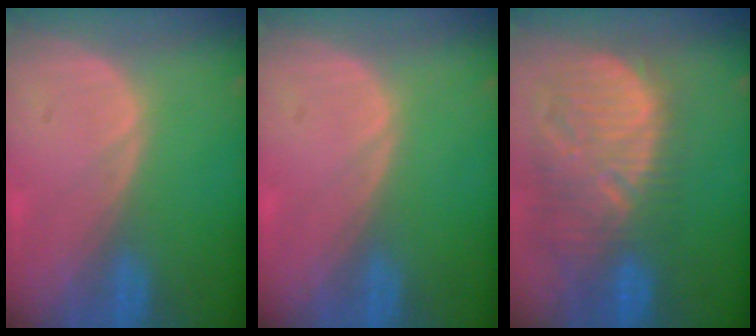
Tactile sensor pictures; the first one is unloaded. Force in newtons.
{"total": 0.0}
{"total": 13.0, "press": 11.4, "slide": 6.2}